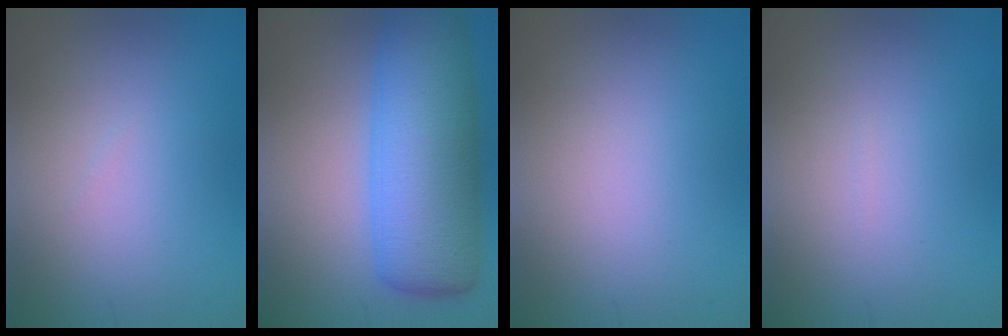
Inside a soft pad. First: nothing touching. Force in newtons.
{"total": 10.5, "press": 10.5, "slide": 0.3}
{"total": 0.0}
{"total": 0.0}